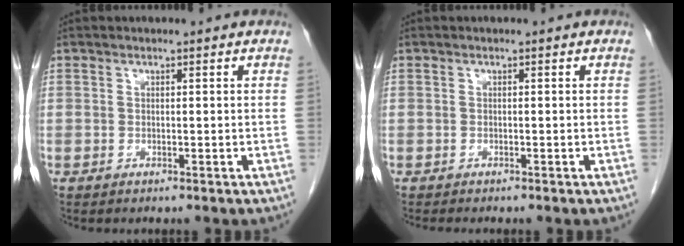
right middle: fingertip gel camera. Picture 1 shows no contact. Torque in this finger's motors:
{"motor_torque": [0.17, -0.09, -0.01, 0.01]}